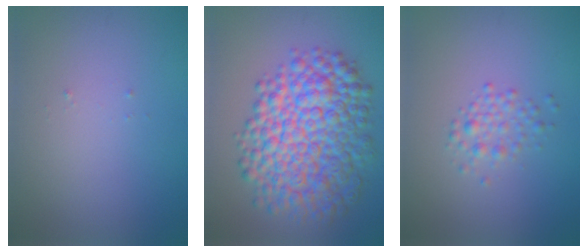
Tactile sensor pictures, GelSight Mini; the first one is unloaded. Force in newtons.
{"total": 10.5, "press": 10.5, "slide": 0.2}
{"total": 1.7, "press": 1.7, "slide": 0.0}